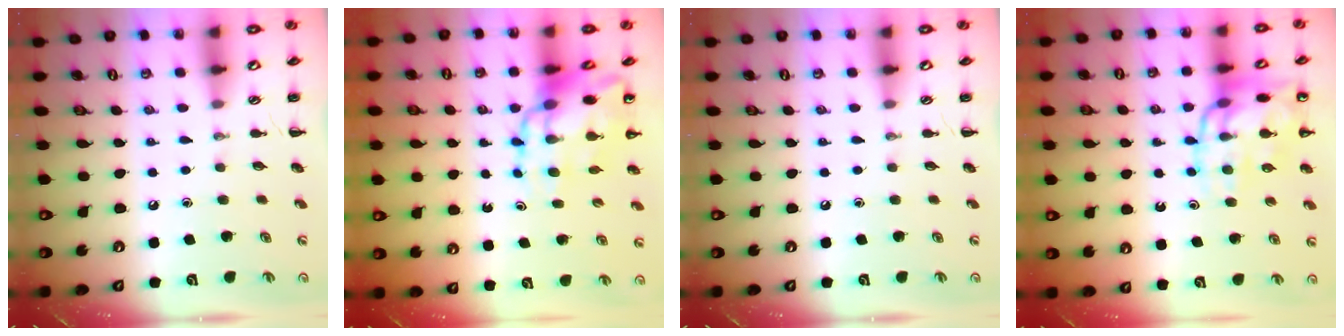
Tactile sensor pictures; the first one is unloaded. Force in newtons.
{"total": 12.2, "press": 11.7, "slide": 3.3}
{"total": 0.0}
{"total": 15.2, "press": 15.1, "slide": 1.8}